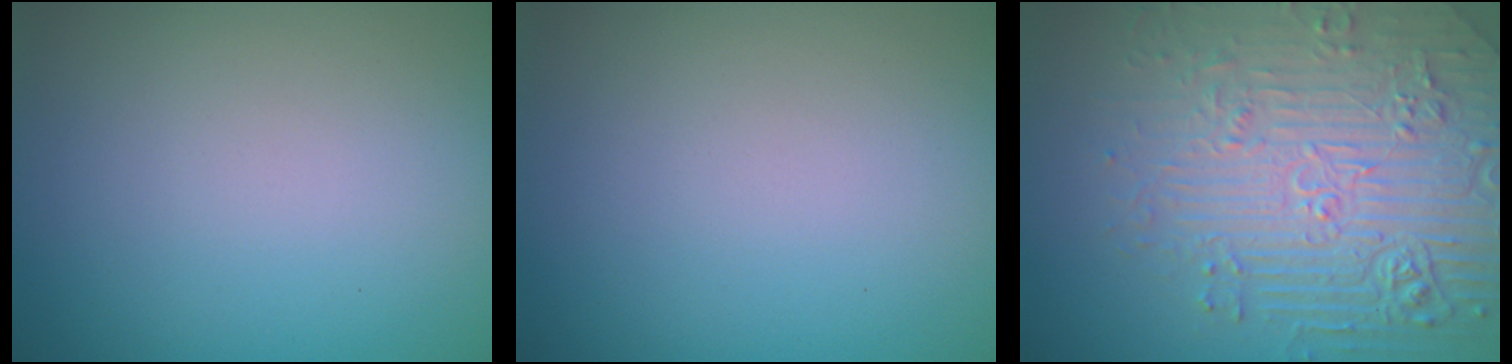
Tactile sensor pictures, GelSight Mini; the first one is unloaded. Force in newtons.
{"total": 0.0}
{"total": 7.3, "press": 5.8, "slide": 4.5}